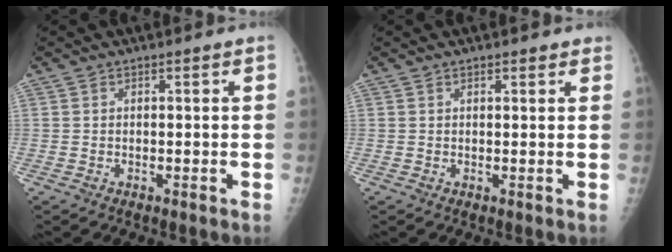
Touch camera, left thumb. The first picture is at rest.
{"total": 1.4, "force": [1.1, 0.6, 0.6], "torque": [0.000, -0.004, 0.011]}